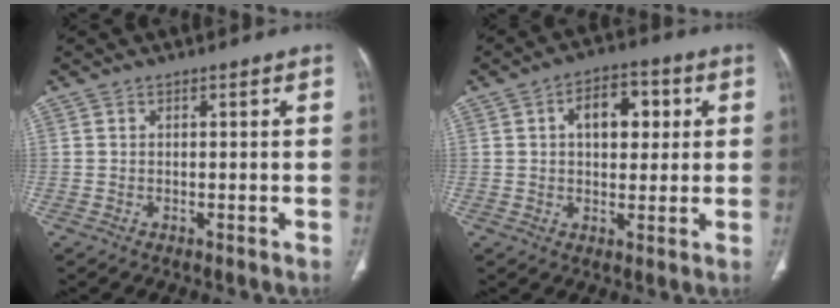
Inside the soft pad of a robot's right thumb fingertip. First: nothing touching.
{"total": 9.2, "force": [2.4, 5.6, 6.9], "torque": [-0.070, 0.008, 0.033]}